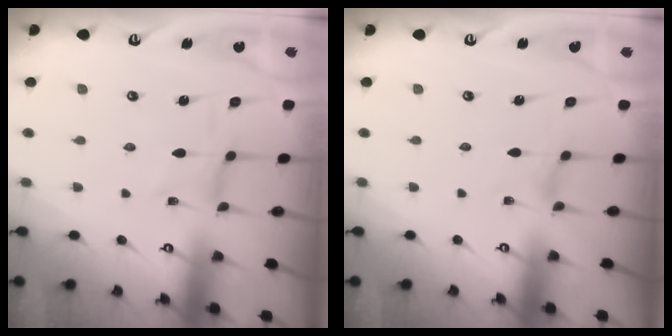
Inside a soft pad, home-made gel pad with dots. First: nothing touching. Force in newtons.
{"total": 0.0}